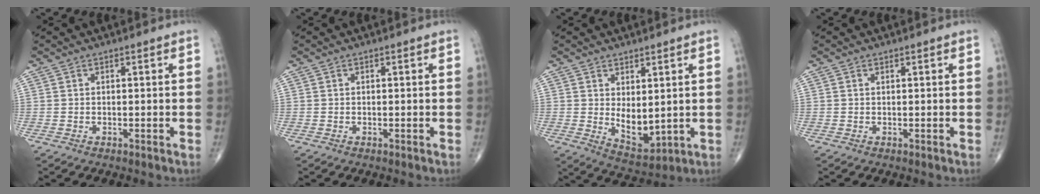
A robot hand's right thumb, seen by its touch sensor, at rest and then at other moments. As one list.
[{"total": 0.0}, {"total": 7.1, "force": [0.8, 3.8, 5.9], "torque": [-0.073, -0.022, 0.031]}, {"total": 0.0}]